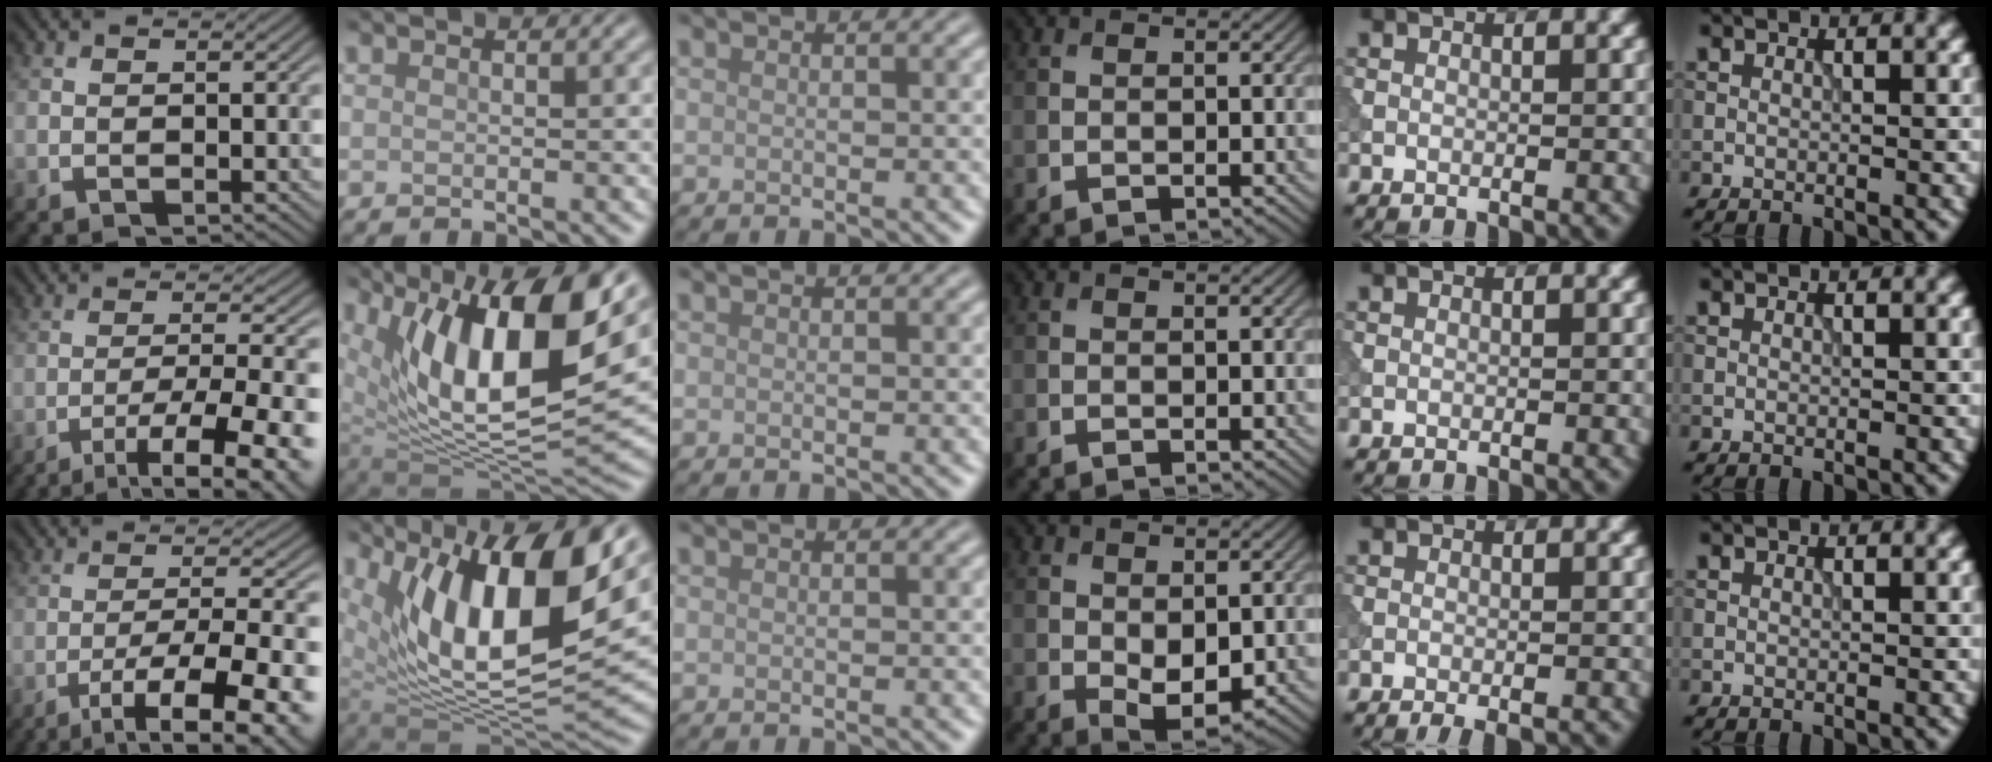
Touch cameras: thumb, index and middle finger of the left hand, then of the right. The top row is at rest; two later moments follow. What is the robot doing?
{"motion": "extract", "object": "tissue"}